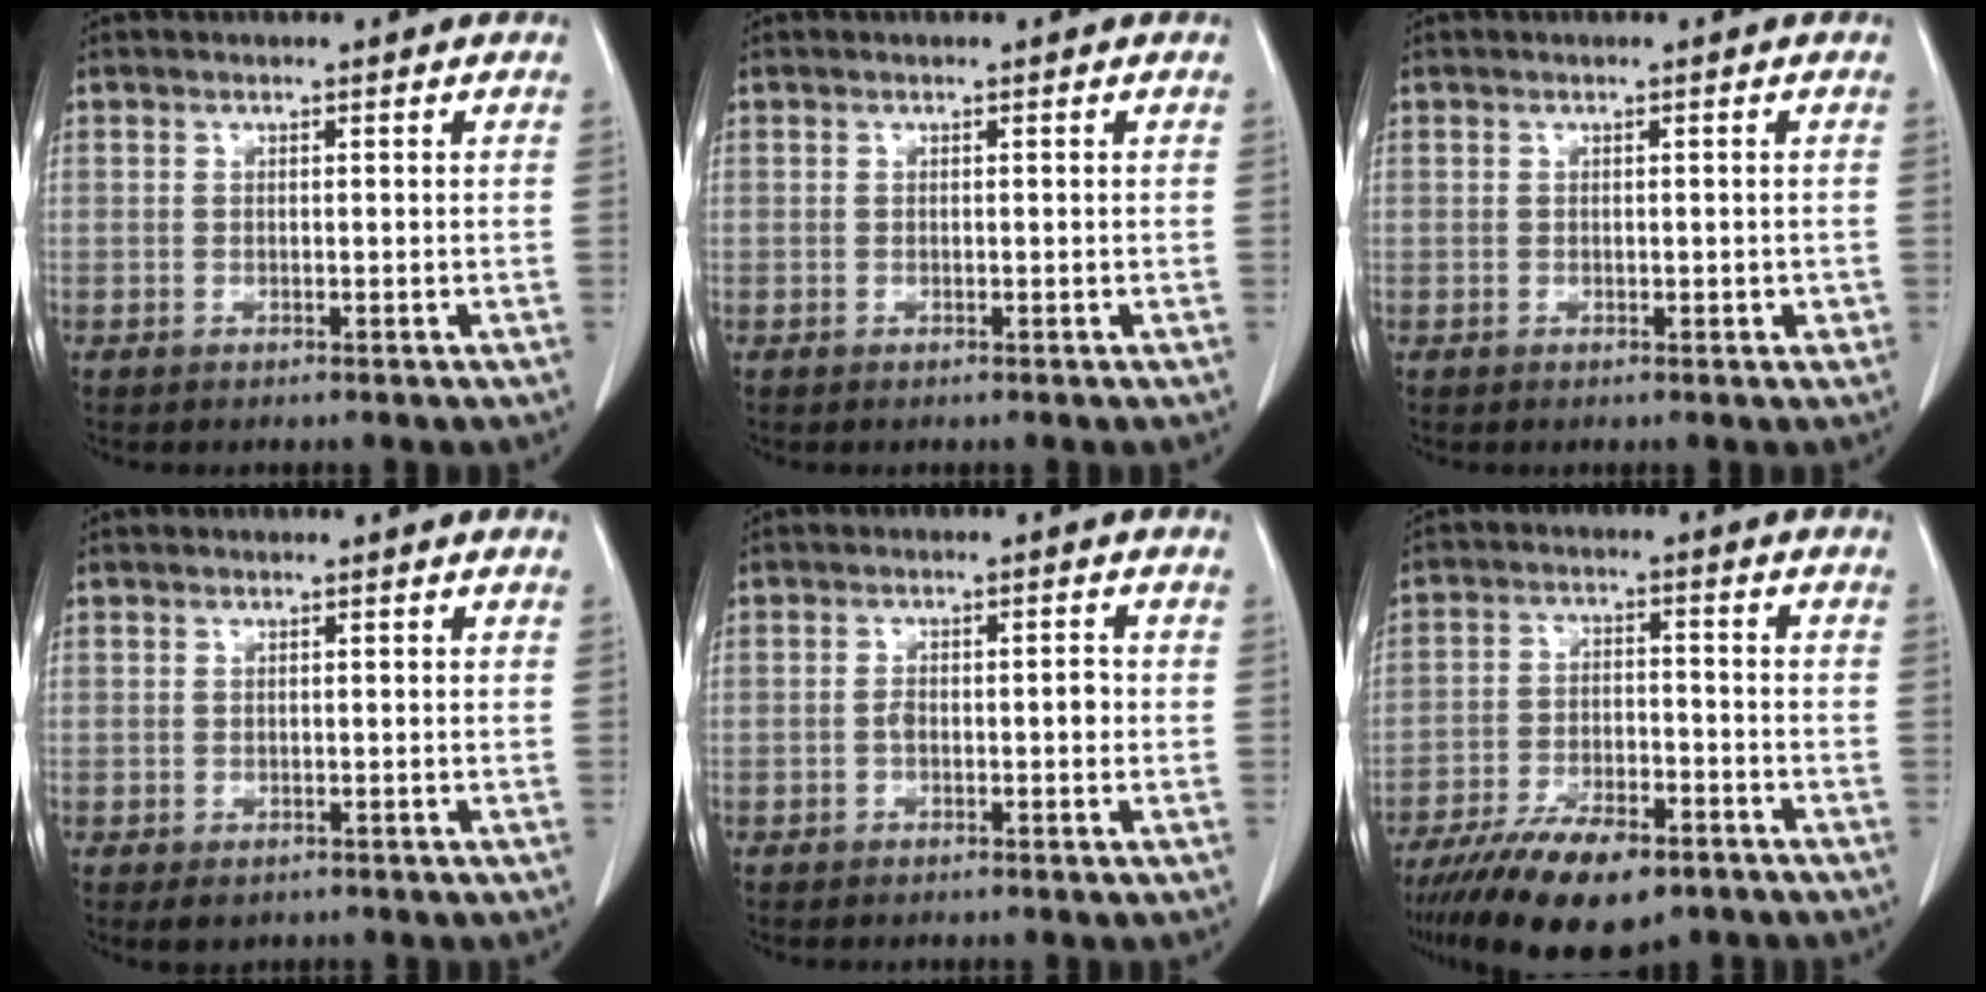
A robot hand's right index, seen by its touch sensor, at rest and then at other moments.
{"total": 0.0}
{"total": 1.3, "force": [-0.2, 0.7, 1.1], "torque": [-0.013, 0.003, 0.000]}
{"total": 1.9, "force": [-1.0, 1.4, 0.7], "torque": [-0.009, 0.000, -0.004]}
{"total": 2.9, "force": [-0.7, 1.1, 2.6], "torque": [-0.041, 0.008, -0.009]}
{"total": 13.7, "force": [-9.7, 4.7, 8.6], "torque": [-0.151, -0.014, -0.163]}